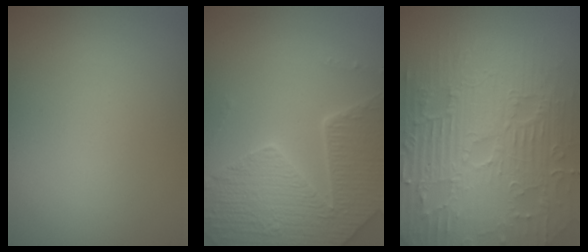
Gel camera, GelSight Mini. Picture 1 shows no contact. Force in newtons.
{"total": 6.9, "press": 5.3, "slide": 4.4}
{"total": 11.3, "press": 7.4, "slide": 8.6}